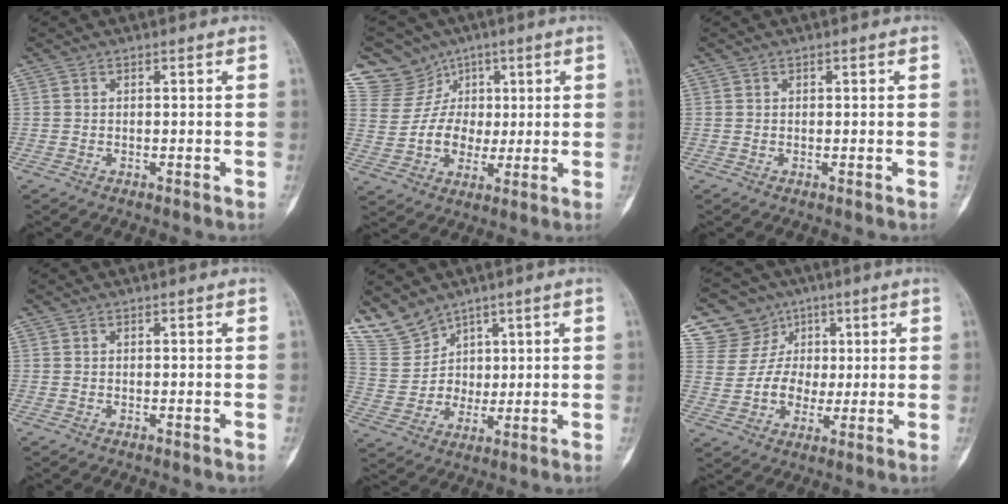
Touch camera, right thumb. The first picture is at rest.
{"total": 14.1, "force": [5.5, 12.8, 2.6], "torque": [-0.014, 0.006, 0.108]}
{"total": 0.0}
{"total": 0.0}
{"total": 9.1, "force": [6.8, 5.9, 1.1], "torque": [-0.001, -0.034, 0.151]}
{"total": 13.9, "force": [5.0, 12.6, 3.1], "torque": [-0.021, 0.014, 0.096]}